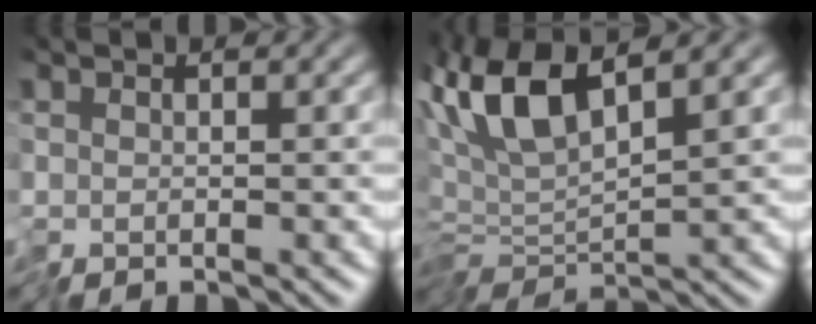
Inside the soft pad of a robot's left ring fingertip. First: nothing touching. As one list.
[{"total": 6.1, "force": [2.0, 2.2, 5.3], "torque": [-0.118, 0.013, 0.029]}]